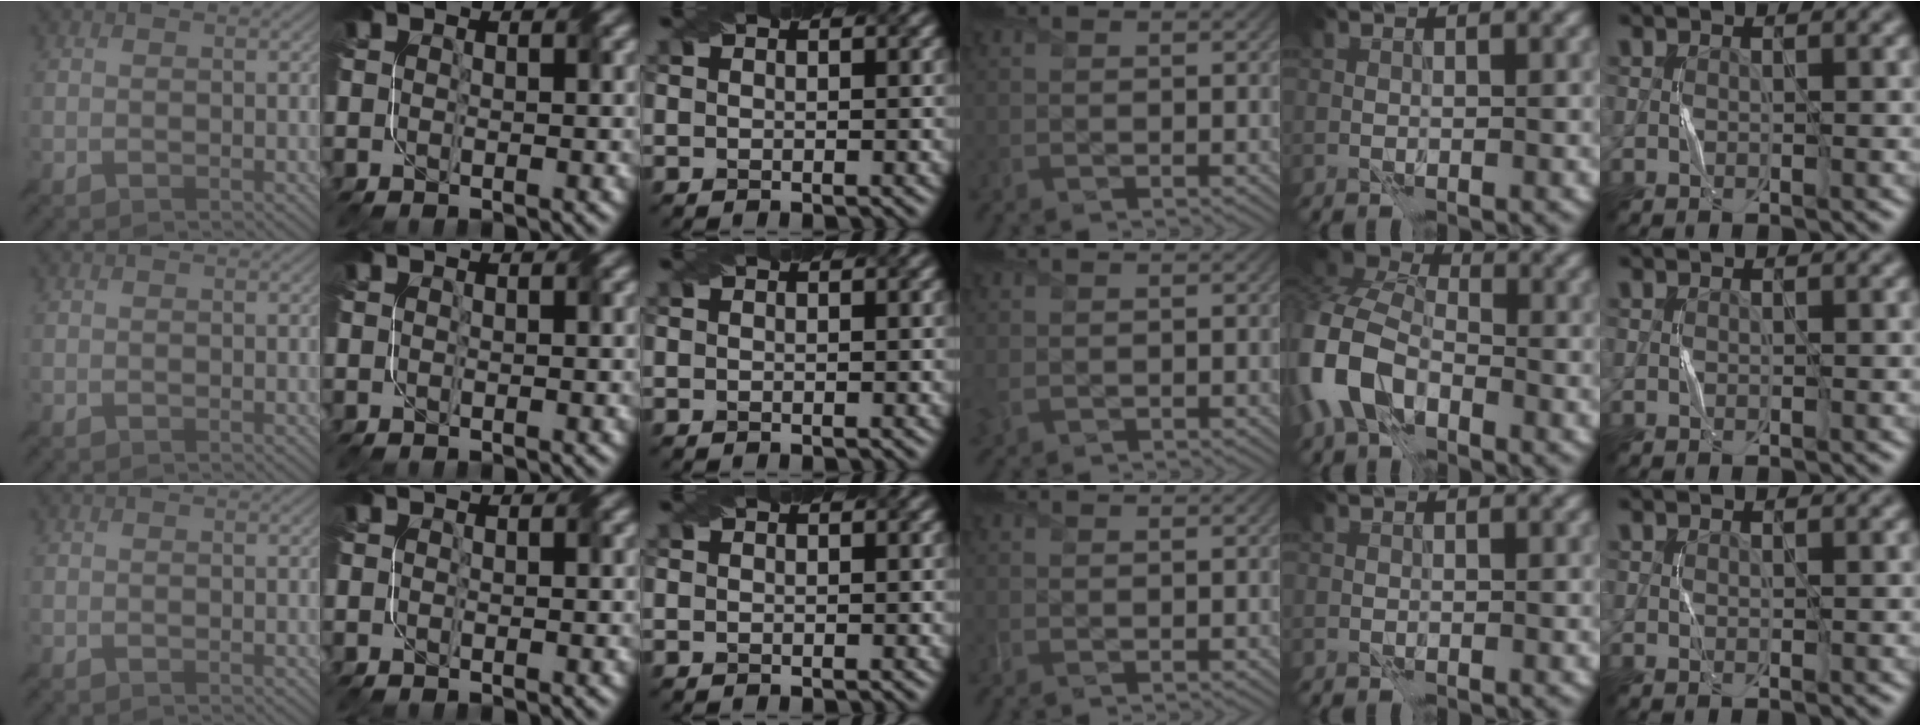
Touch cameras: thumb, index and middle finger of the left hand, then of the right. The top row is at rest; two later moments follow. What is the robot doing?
{"motion": "fold", "object": "file"}